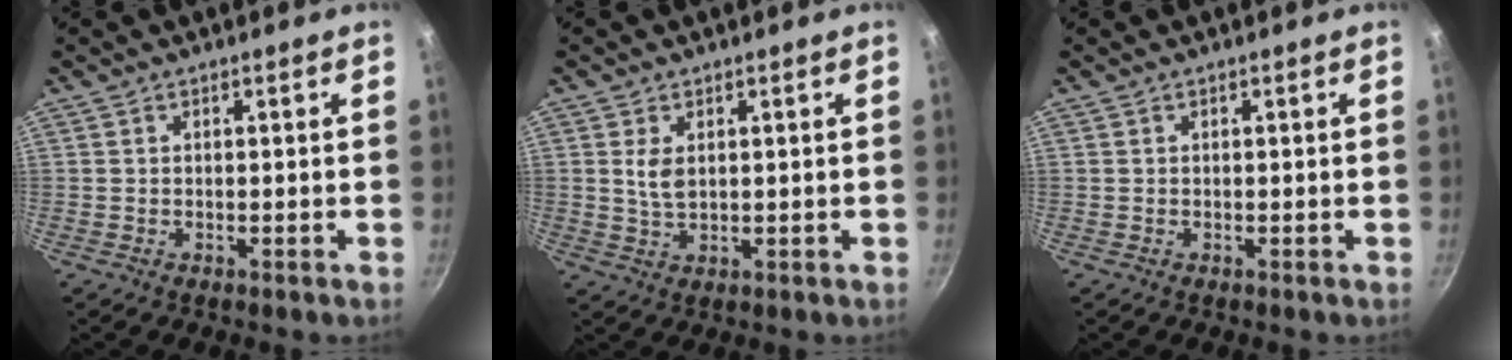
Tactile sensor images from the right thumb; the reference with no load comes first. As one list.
[{"total": 3.7, "force": [1.0, 2.1, 2.9], "torque": [-0.051, -0.008, 0.022]}, {"total": 0.0}]